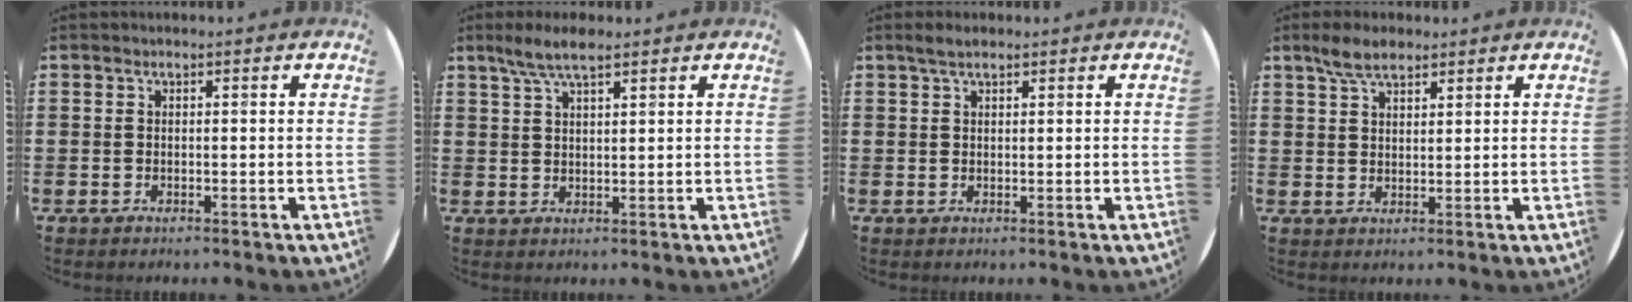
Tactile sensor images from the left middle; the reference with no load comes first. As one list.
[{"total": 4.5, "force": [3.4, 1.1, 2.8], "torque": [-0.061, 0.002, 0.060]}, {"total": 1.8, "force": [1.4, 0.5, 1.1], "torque": [-0.022, 0.004, 0.024]}, {"total": 4.4, "force": [3.4, 1.8, 2.0], "torque": [-0.039, 0.000, 0.063]}]